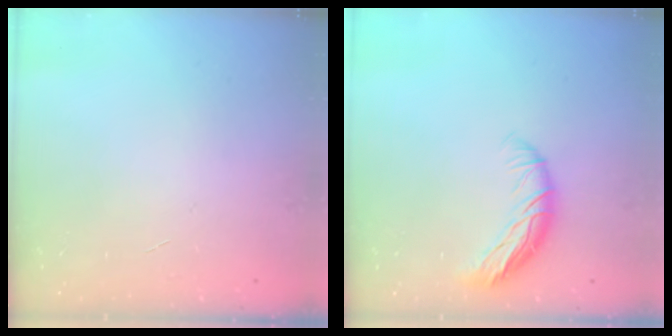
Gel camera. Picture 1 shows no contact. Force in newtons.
{"total": 9.5, "press": 9.2, "slide": 2.2}